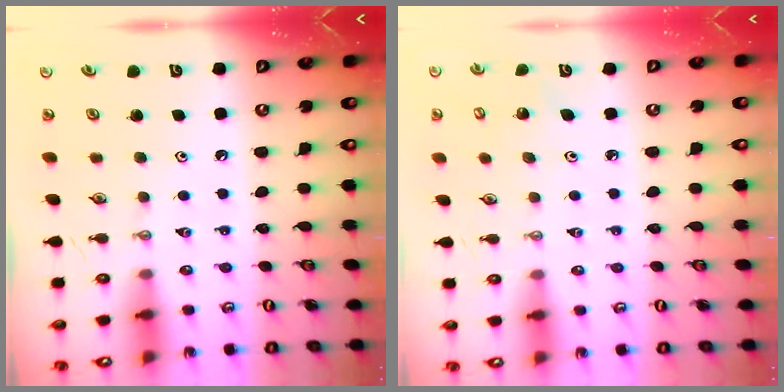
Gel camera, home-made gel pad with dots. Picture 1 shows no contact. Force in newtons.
{"total": 3.2, "press": 3.2, "slide": 0.2}